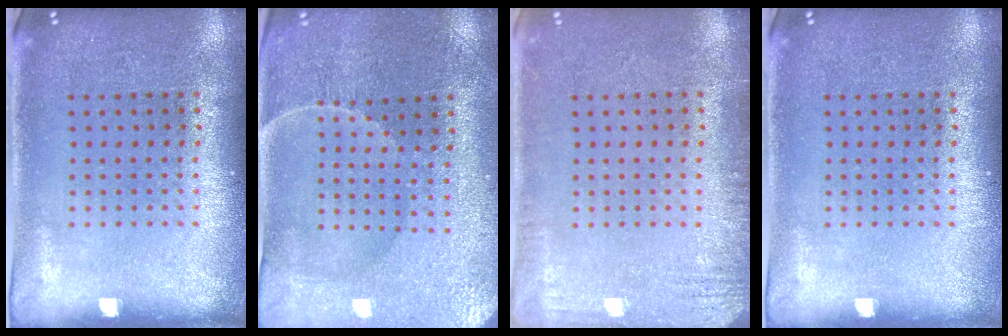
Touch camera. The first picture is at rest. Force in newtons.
{"total": 1.0, "press": 0.9, "slide": 0.3}
{"total": 2.1, "press": 2.1, "slide": 0.2}
{"total": 0.0}